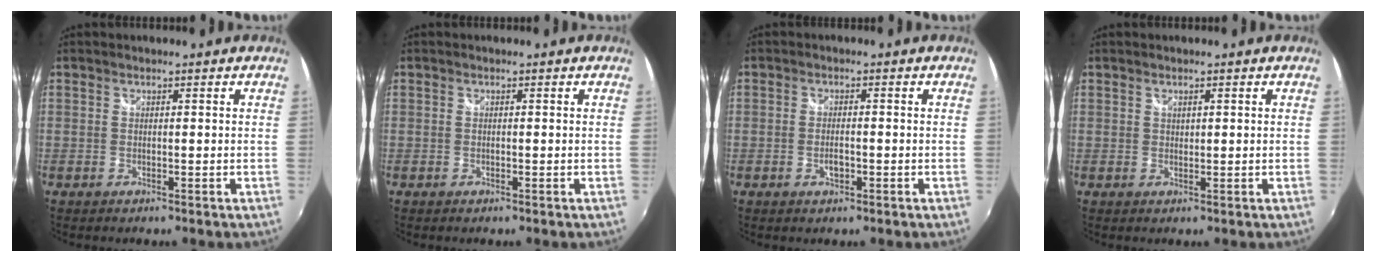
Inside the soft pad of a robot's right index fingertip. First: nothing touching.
{"total": 0.0}
{"total": 2.5, "force": [-0.9, 1.2, 2.1], "torque": [-0.038, -0.002, -0.015]}
{"total": 0.8, "force": [0.6, 0.4, 0.4], "torque": [-0.005, 0.001, 0.011]}